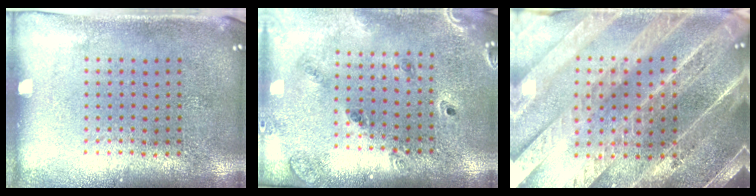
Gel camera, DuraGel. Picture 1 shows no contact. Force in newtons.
{"total": 1.4, "press": 1.3, "slide": 0.3}
{"total": 5.1, "press": 4.4, "slide": 2.6}